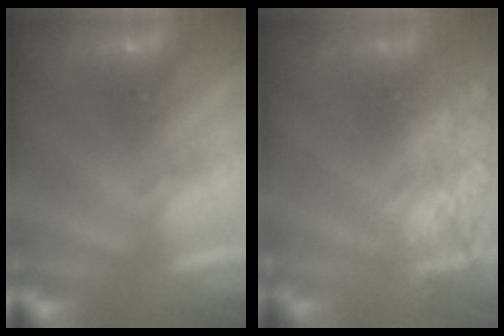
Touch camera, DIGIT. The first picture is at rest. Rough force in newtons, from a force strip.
{"total": 7.8}